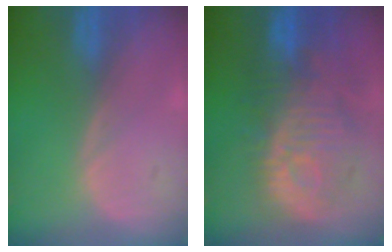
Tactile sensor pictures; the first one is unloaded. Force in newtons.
{"total": 12.4, "press": 11.1, "slide": 5.6}